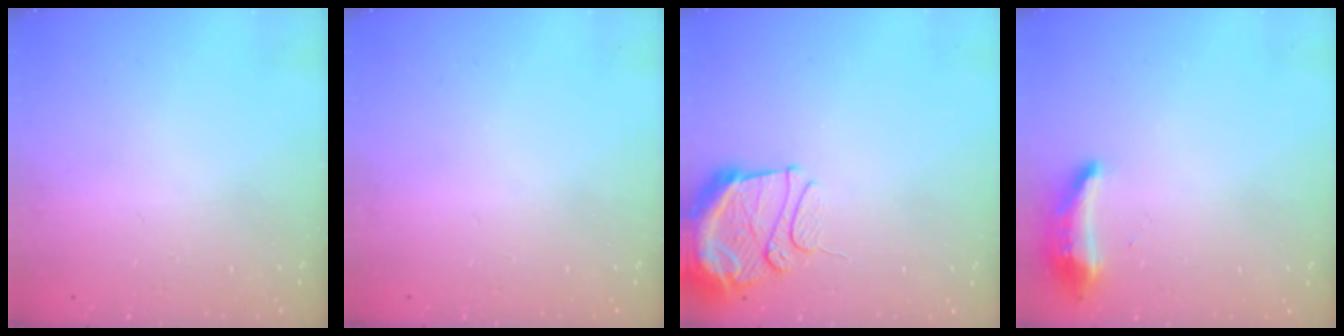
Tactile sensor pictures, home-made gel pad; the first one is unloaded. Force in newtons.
{"total": 0.0}
{"total": 11.2, "press": 11.1, "slide": 1.0}
{"total": 9.2, "press": 9.2, "slide": 0.7}